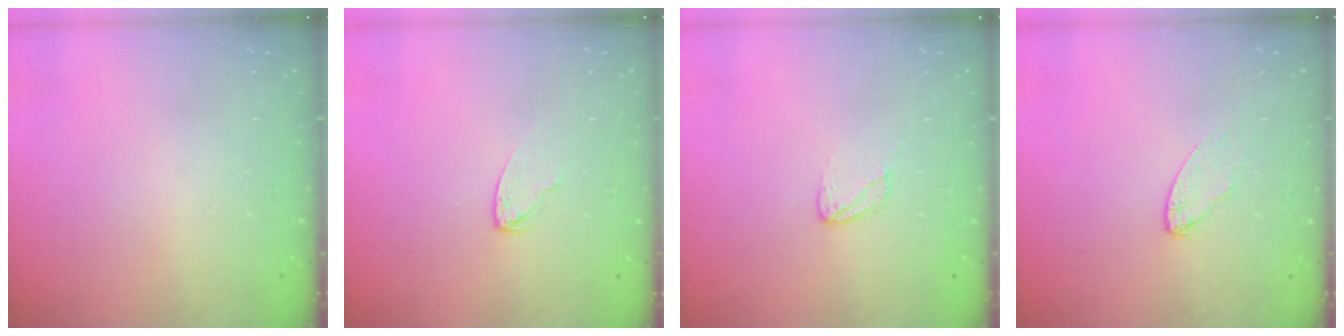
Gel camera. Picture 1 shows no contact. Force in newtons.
{"total": 4.7, "press": 4.6, "slide": 0.5}
{"total": 2.9, "press": 2.9, "slide": 0.2}
{"total": 4.3, "press": 4.2, "slide": 0.4}